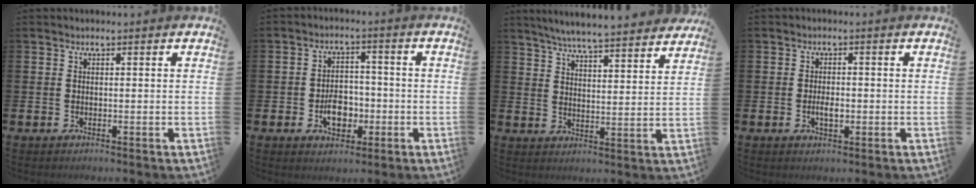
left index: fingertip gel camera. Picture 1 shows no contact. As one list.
[{"total": 4.9, "force": [-1.5, 3.4, 3.2], "torque": [-0.053, 0.004, -0.030]}, {"total": 6.1, "force": [5.9, -0.1, 1.4], "torque": [-0.046, -0.043, 0.103]}, {"total": 2.2, "force": [-0.3, 1.2, 1.8], "torque": [-0.026, -0.001, -0.008]}]